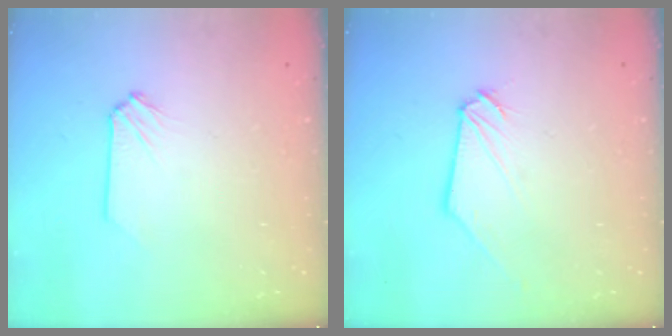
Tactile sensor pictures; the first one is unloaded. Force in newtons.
{"total": 0.9, "press": 0.9, "slide": 0.2}